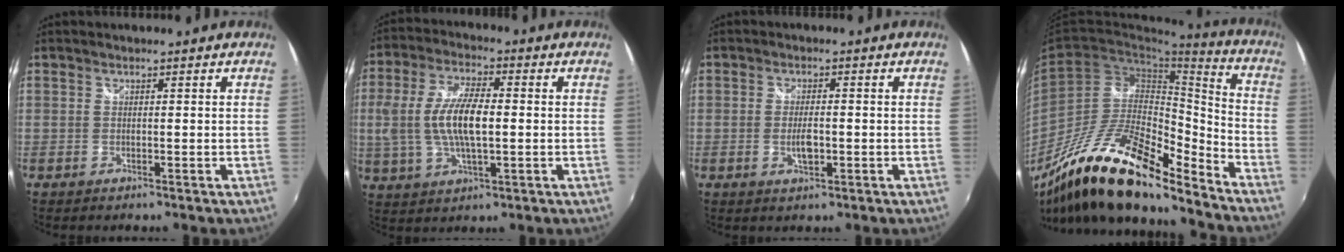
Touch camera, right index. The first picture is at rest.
{"total": 12.2, "force": [-0.3, 4.5, 11.3], "torque": [-0.230, 0.003, -0.004]}
{"total": 3.6, "force": [-0.9, 1.5, 3.2], "torque": [-0.060, -0.003, -0.015]}
{"total": 22.0, "force": [-16.4, 5.7, 13.5], "torque": [-0.242, -0.018, -0.294]}